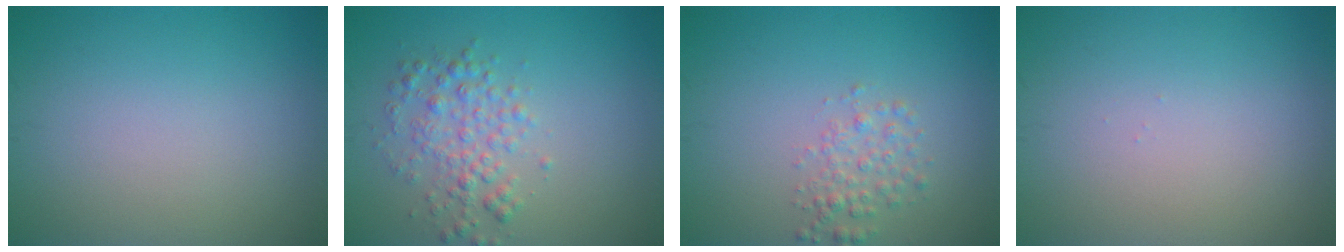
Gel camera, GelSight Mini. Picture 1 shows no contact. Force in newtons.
{"total": 3.0, "press": 3.0, "slide": 0.0}
{"total": 2.0, "press": 2.0, "slide": 0.1}
{"total": 0.0}